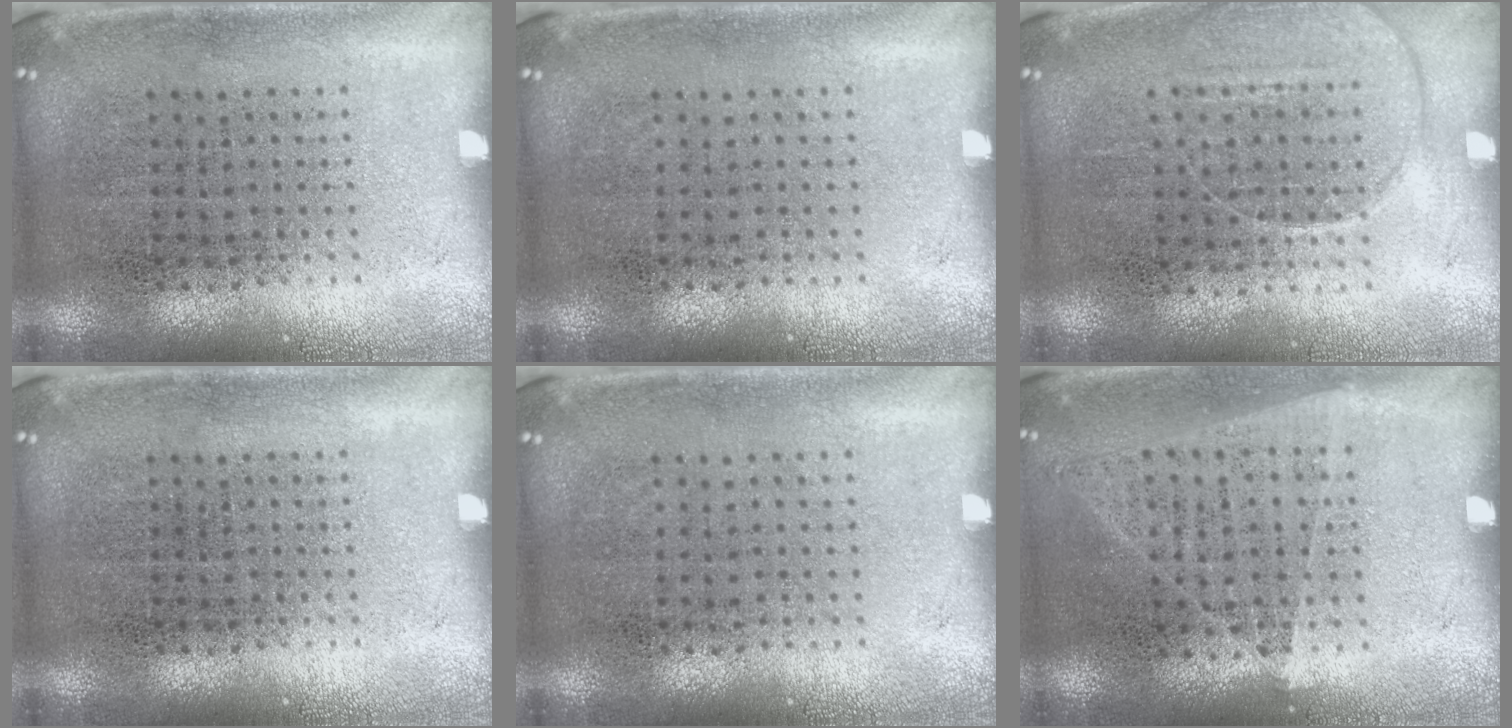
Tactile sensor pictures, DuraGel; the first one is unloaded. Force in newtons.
{"total": 0.0}
{"total": 1.4, "press": 1.3, "slide": 0.6}
{"total": 0.0}
{"total": 0.0}
{"total": 1.0, "press": 0.9, "slide": 0.4}